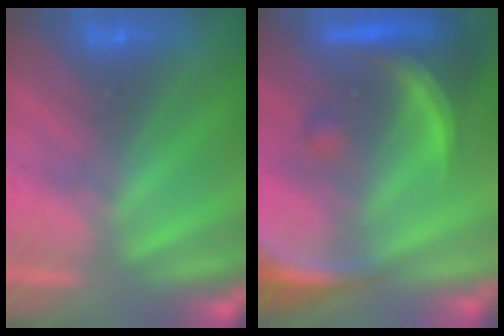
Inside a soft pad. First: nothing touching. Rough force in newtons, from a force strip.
{"total": 9.0}